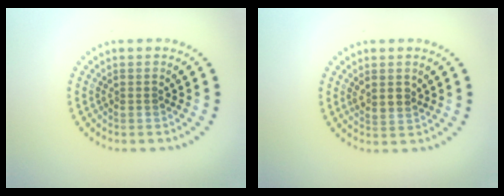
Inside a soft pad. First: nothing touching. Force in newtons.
{"total": 1.3, "press": 1.2, "slide": 0.6}